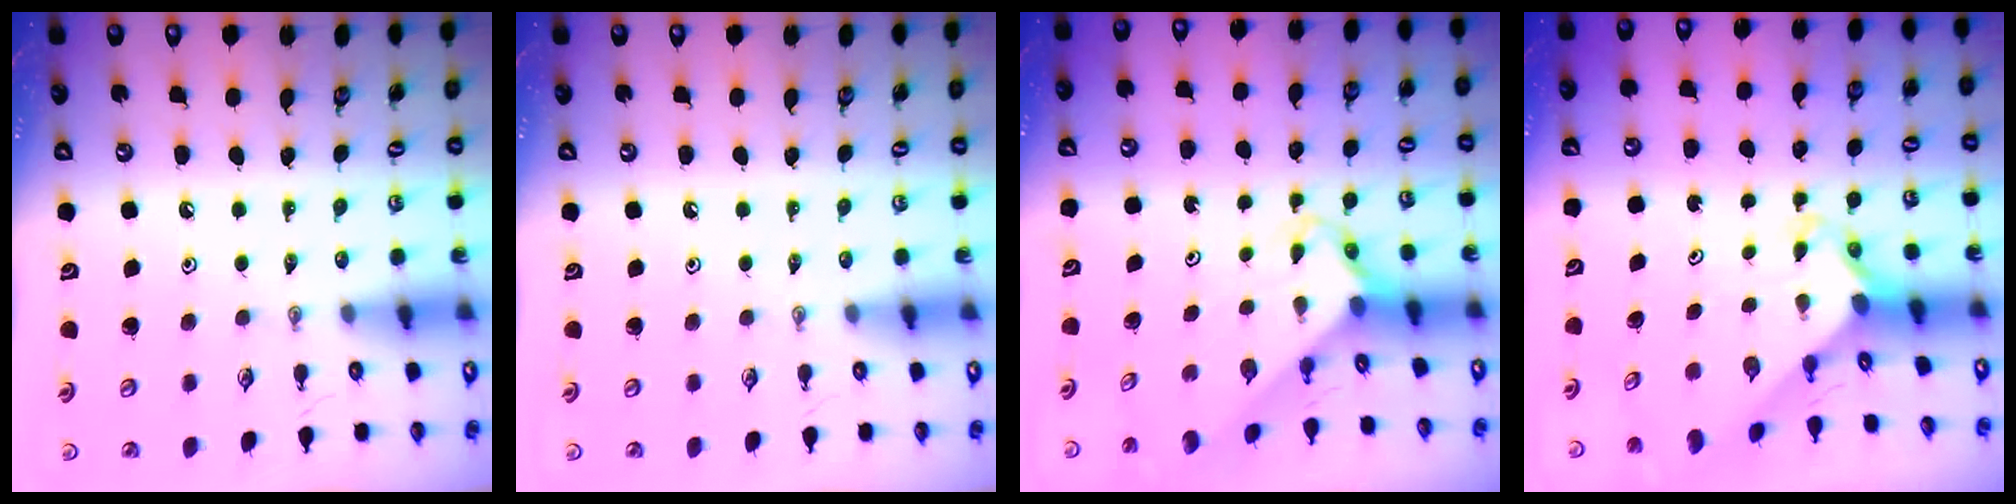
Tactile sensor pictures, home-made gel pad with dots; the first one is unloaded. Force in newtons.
{"total": 0.0}
{"total": 2.7, "press": 2.7, "slide": 0.2}
{"total": 2.8, "press": 2.7, "slide": 0.2}